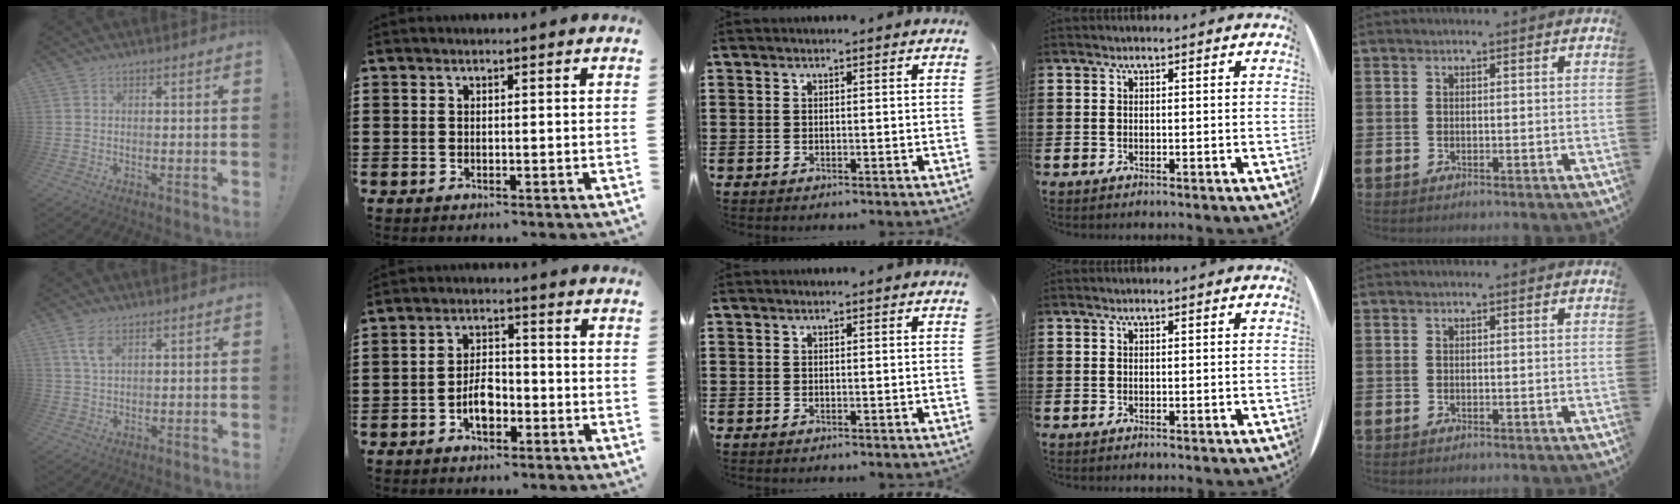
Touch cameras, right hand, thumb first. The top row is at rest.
{"thumb": {"total": 4.6, "force": [2.3, 2.0, 3.5], "torque": [-0.069, -0.003, 0.041]}, "index": {"total": 5.0, "force": [-2.1, 2.7, 3.7], "torque": [-0.071, -0.001, -0.043]}}